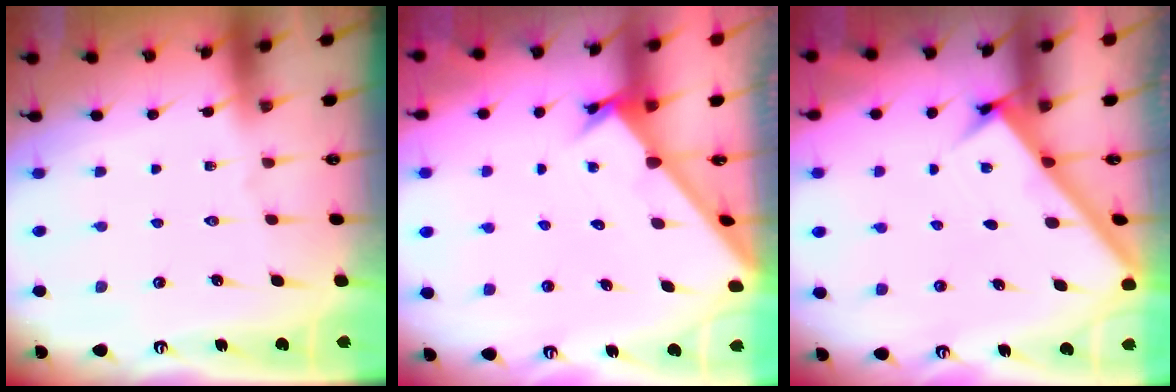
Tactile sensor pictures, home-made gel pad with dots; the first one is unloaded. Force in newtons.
{"total": 2.1, "press": 2.1, "slide": 0.1}
{"total": 2.9, "press": 2.9, "slide": 0.1}